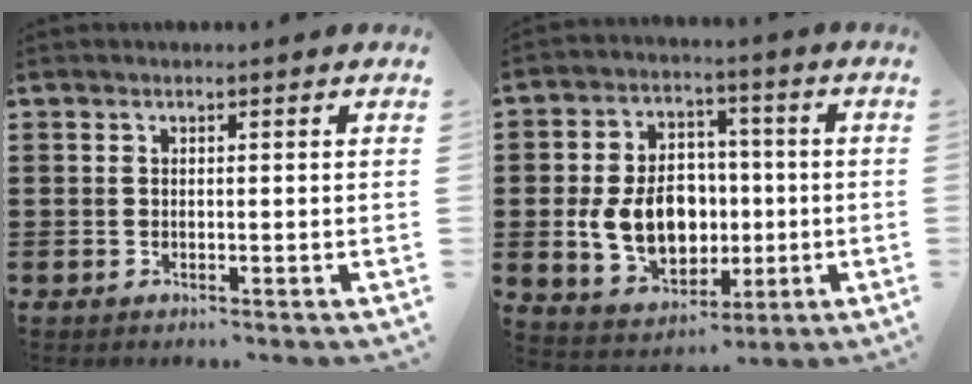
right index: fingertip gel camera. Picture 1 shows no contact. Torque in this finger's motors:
{"motor_torque": [2.14, 0.00, 1.05, 0.21]}